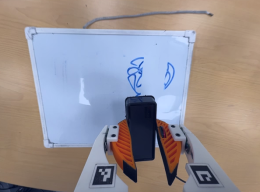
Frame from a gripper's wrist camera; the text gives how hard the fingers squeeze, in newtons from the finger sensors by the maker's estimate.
{"total": 11.3, "left": 10.7, "right": 11.8}